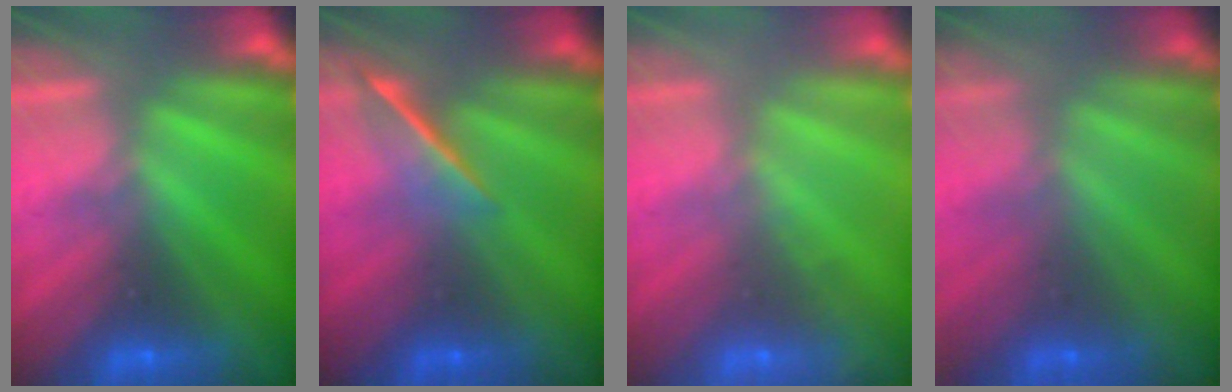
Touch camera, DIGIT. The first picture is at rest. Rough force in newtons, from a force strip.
{"total": 1.6}
{"total": 1.8}
{"total": 1.4}